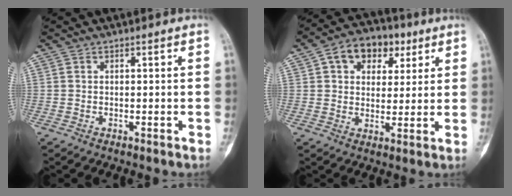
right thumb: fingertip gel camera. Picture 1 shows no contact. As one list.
[{"total": 11.3, "force": [4.7, 7.9, 6.5], "torque": [-0.056, 0.003, 0.069]}]